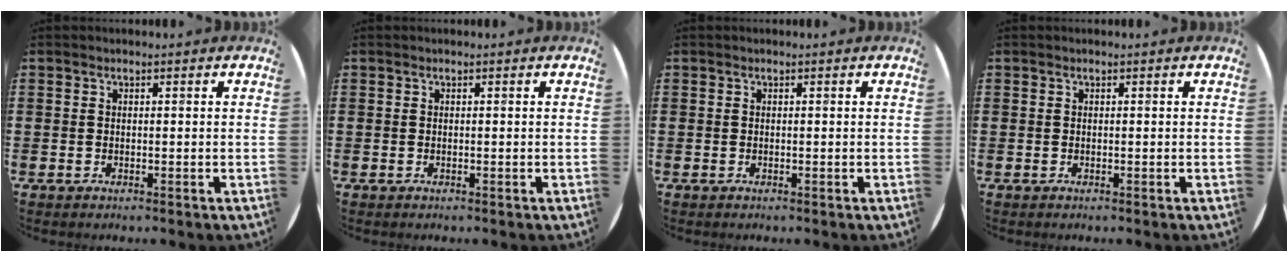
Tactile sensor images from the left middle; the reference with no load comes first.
{"total": 0.0}
{"total": 0.0}
{"total": 0.0}